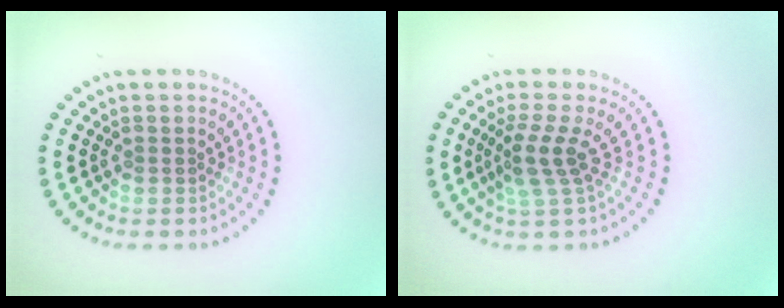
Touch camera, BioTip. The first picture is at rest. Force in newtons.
{"total": 2.7, "press": 1.9, "slide": 1.9}